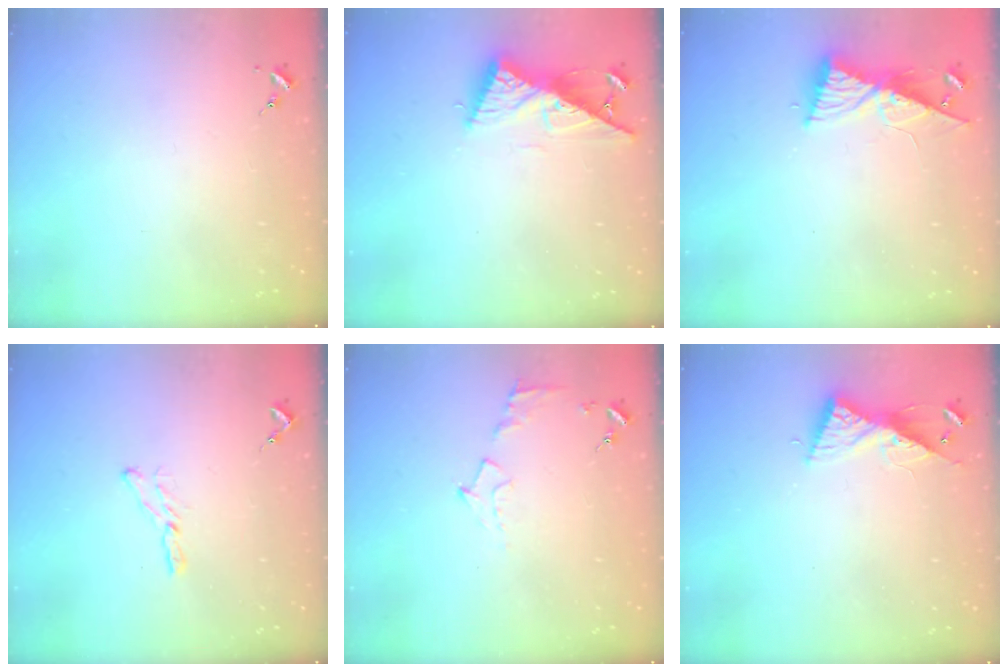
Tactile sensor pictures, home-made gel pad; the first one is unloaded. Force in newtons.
{"total": 9.6, "press": 9.6, "slide": 0.2}
{"total": 9.3, "press": 9.3, "slide": 0.8}
{"total": 6.3, "press": 6.3, "slide": 0.2}
{"total": 7.0, "press": 7.0, "slide": 0.7}
{"total": 8.7, "press": 8.7, "slide": 0.3}